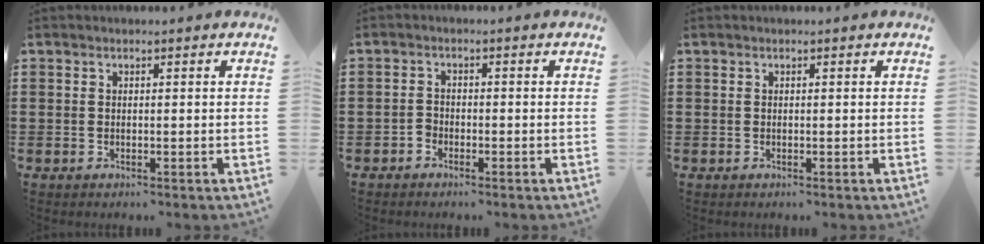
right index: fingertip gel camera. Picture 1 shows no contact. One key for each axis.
{"total": 1.4, "fx": -1.2, "fy": 0.7, "fz": 0.3, "tx": -0.009, "ty": 0.001, "tz": -0.024}
{"total": 0.0}